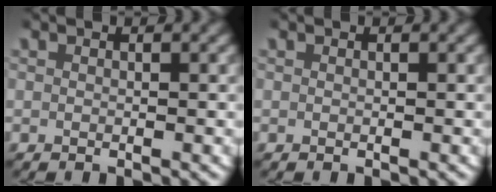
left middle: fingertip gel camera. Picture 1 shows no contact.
{"total": 0.0}